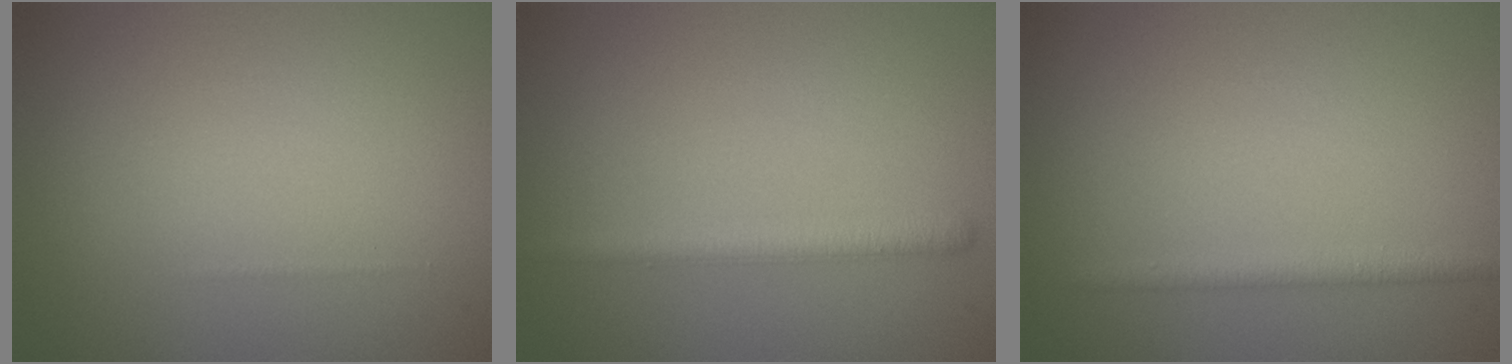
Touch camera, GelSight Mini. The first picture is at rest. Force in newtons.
{"total": 2.3, "press": 2.3, "slide": 0.1}
{"total": 1.6, "press": 1.6, "slide": 0.1}